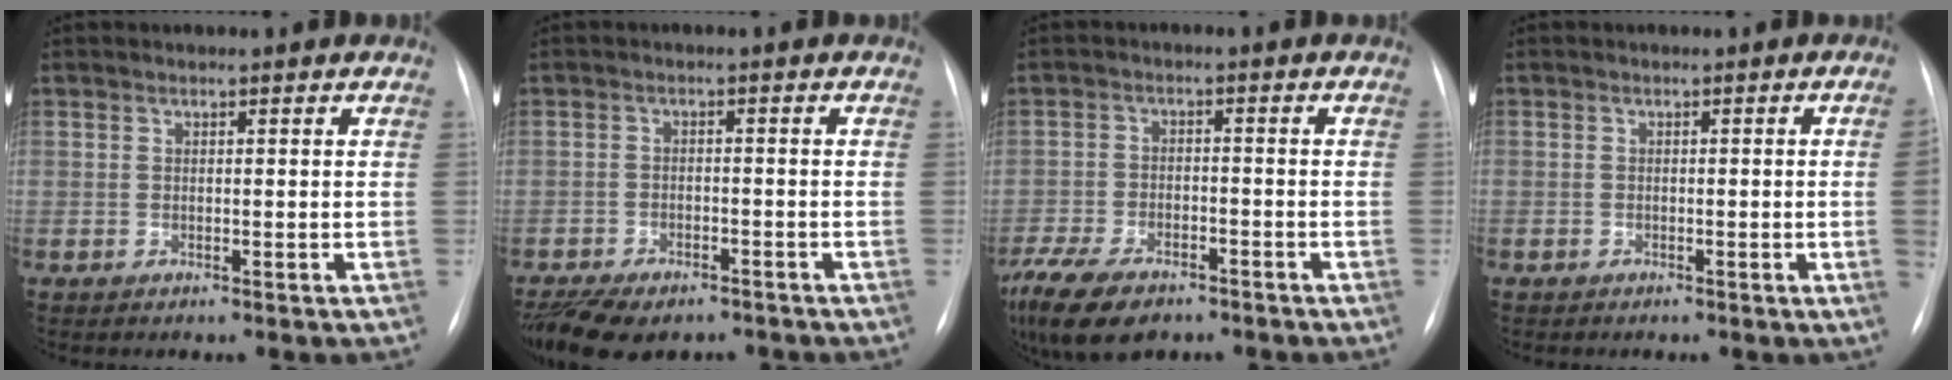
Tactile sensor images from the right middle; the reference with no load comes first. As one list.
[{"total": 11.2, "force": [-8.7, 5.1, 5.0], "torque": [-0.091, -0.003, -0.125]}, {"total": 15.0, "force": [-10.3, 7.1, 8.2], "torque": [-0.202, -0.020, -0.166]}, {"total": 2.1, "force": [-0.4, -0.5, 2.0], "torque": [-0.025, 0.001, -0.008]}]